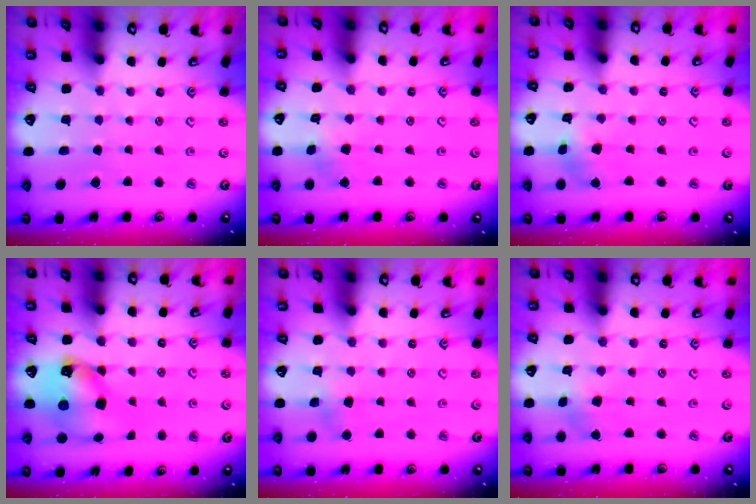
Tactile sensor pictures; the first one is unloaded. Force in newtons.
{"total": 3.2, "press": 3.1, "slide": 0.4}
{"total": 2.5, "press": 2.5, "slide": 0.4}
{"total": 8.8, "press": 8.6, "slide": 1.5}
{"total": 4.1, "press": 4.0, "slide": 0.7}
{"total": 2.6, "press": 2.6, "slide": 0.4}